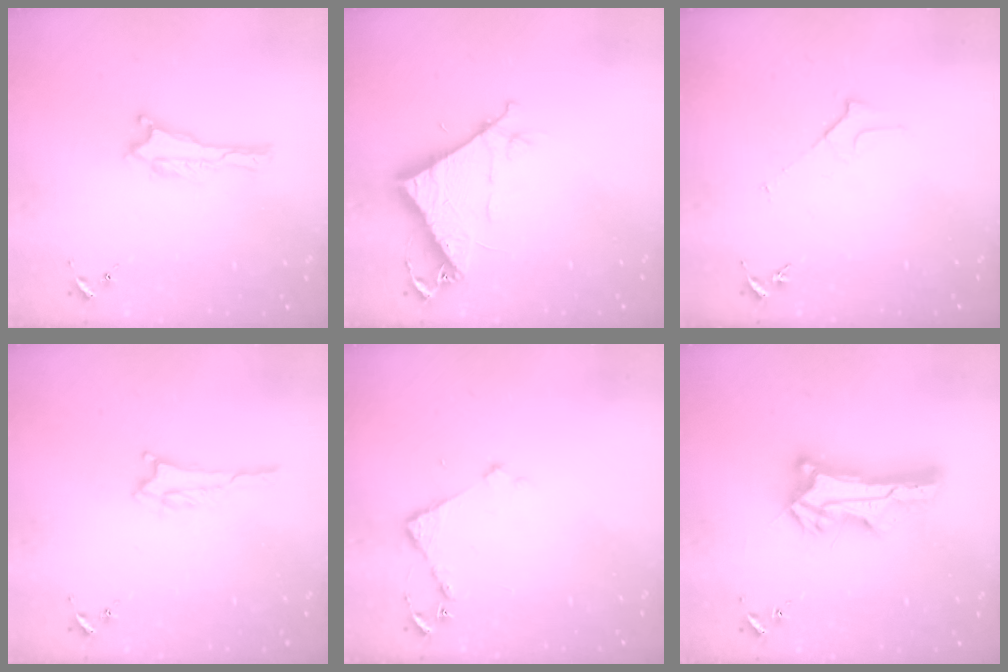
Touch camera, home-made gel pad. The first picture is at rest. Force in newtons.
{"total": 8.8, "press": 8.7, "slide": 0.9}
{"total": 2.3, "press": 2.3, "slide": 0.2}
{"total": 2.8, "press": 2.8, "slide": 0.3}
{"total": 3.1, "press": 3.1, "slide": 0.3}
{"total": 11.6, "press": 11.6, "slide": 1.0}